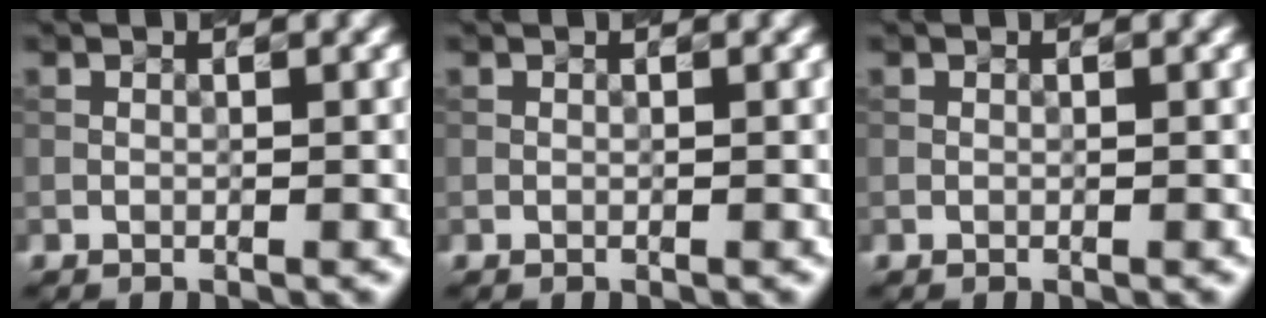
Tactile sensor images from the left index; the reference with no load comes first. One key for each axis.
{"total": 0.0}
{"total": 0.0}